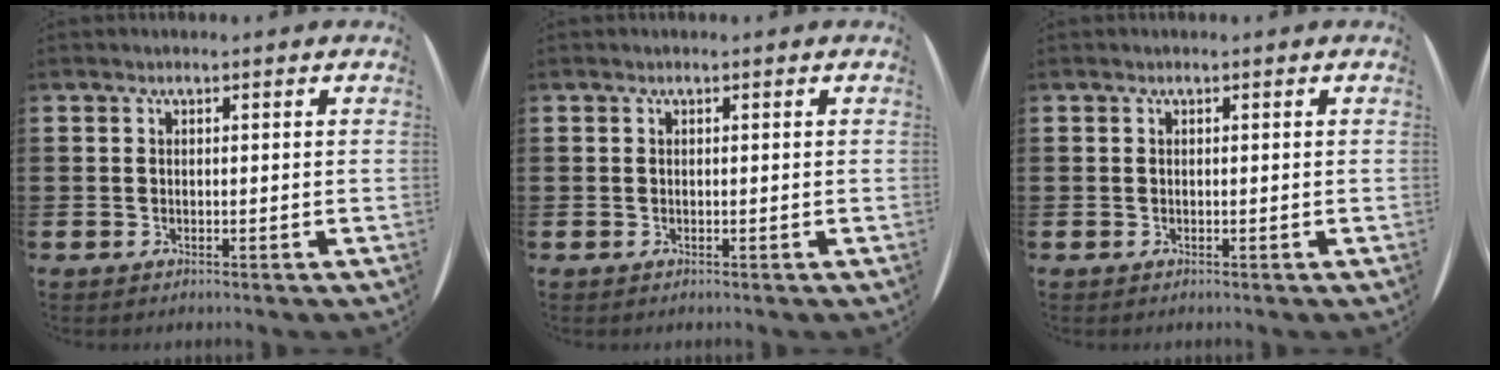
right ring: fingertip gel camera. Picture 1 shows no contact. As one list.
[{"total": 0.0}, {"total": 0.0}]